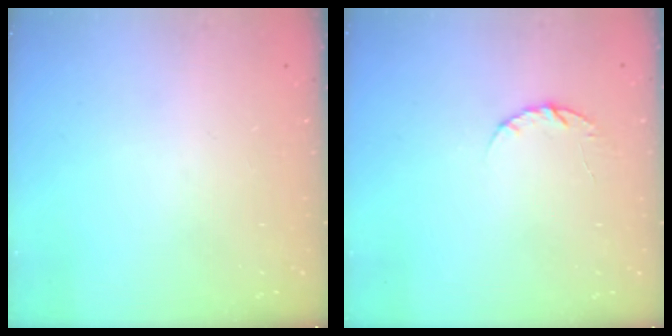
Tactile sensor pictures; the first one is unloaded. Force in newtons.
{"total": 4.4, "press": 4.4, "slide": 0.6}